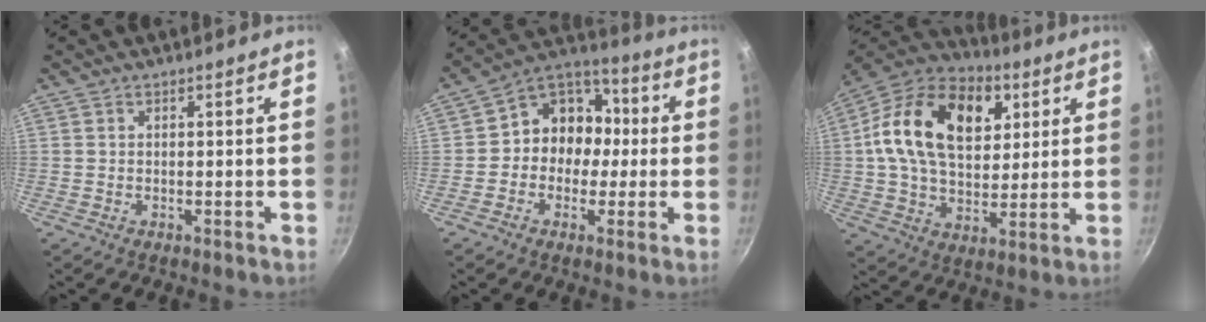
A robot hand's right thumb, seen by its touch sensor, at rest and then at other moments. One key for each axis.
{"total": 11.9, "fx": -0.5, "fy": 10.4, "fz": 5.8, "tx": -0.034, "ty": 0.041, "tz": -0.031}
{"total": 23.3, "fx": 6.6, "fy": 15.1, "fz": 16.5, "tx": -0.257, "ty": 0.004, "tz": 0.099}